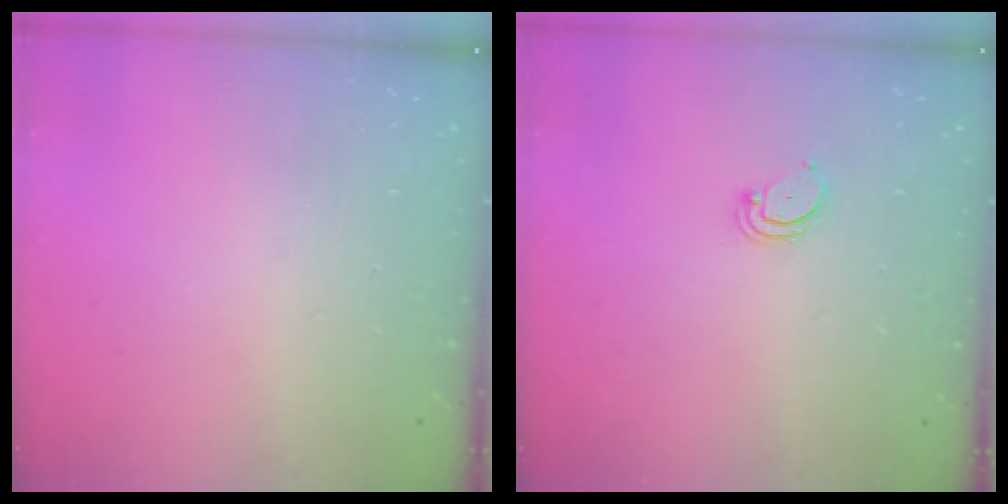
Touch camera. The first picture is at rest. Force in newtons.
{"total": 1.8, "press": 1.8, "slide": 0.2}